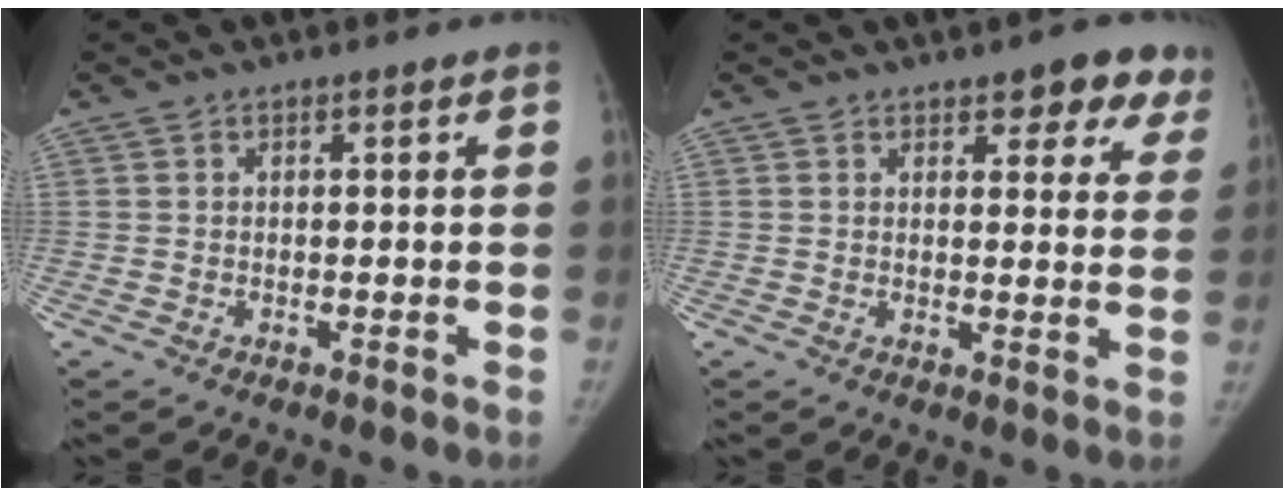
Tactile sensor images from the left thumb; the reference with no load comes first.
{"total": 8.3, "force": [5.7, 3.8, 4.6], "torque": [-0.010, -0.025, 0.060]}